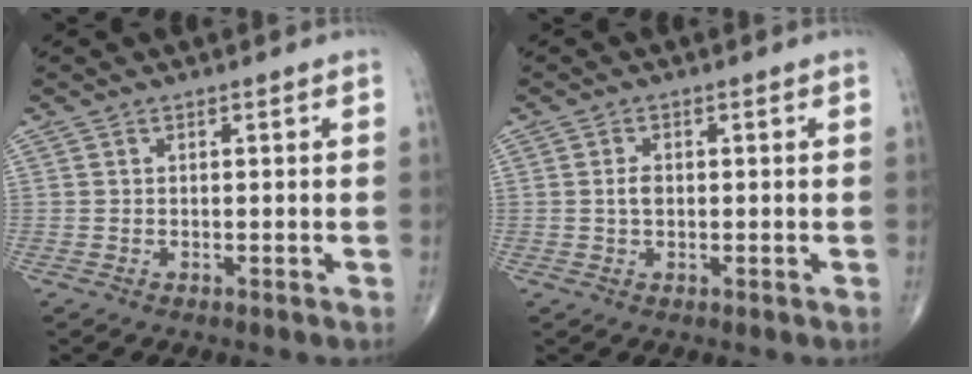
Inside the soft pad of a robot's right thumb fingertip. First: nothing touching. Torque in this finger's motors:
{"motor_torque": [0.15, -0.02, 0.35, 0.14, -0.01]}